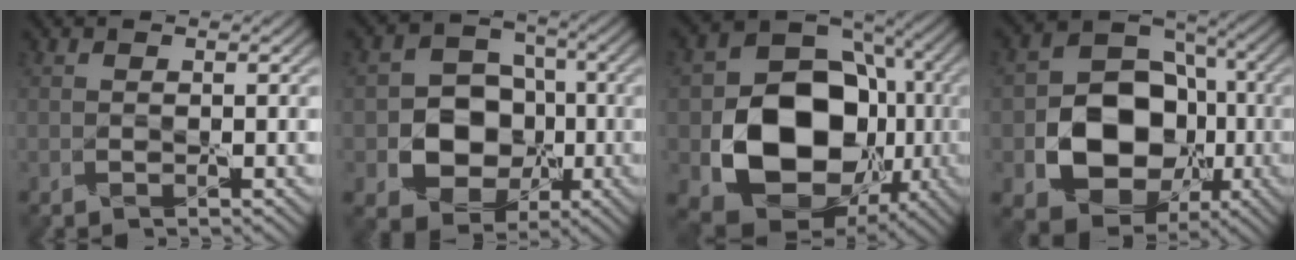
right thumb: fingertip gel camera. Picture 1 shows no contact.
{"total": 10.9, "force": [-2.1, 9.1, 5.7], "torque": [-0.105, -0.018, -0.061]}
{"total": 16.7, "force": [-3.1, 12.8, 10.3], "torque": [-0.173, -0.039, -0.048]}
{"total": 15.3, "force": [-3.6, 12.0, 8.8], "torque": [-0.157, -0.034, -0.074]}